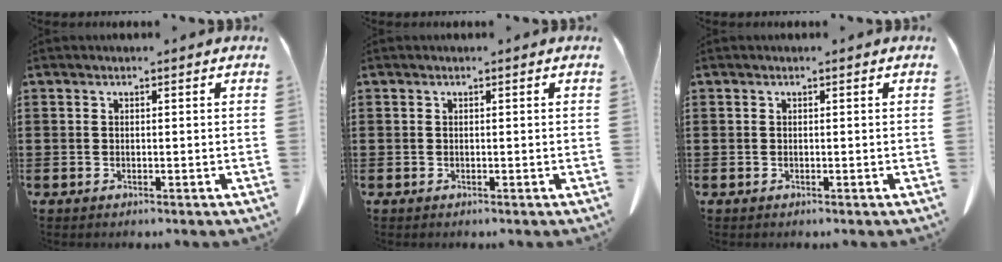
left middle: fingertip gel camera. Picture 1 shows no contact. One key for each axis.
{"total": 0.0}
{"total": 0.0}